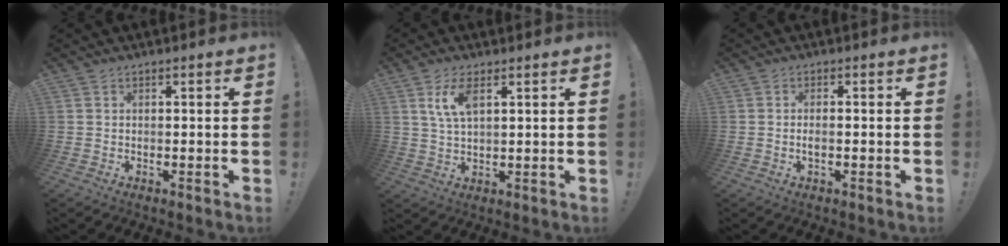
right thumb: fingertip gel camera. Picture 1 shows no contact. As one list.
[{"total": 6.6, "force": [3.0, 2.8, 5.2], "torque": [-0.095, -0.005, 0.052]}, {"total": 1.7, "force": [-0.4, 0.6, 1.6], "torque": [-0.034, 0.007, -0.007]}]